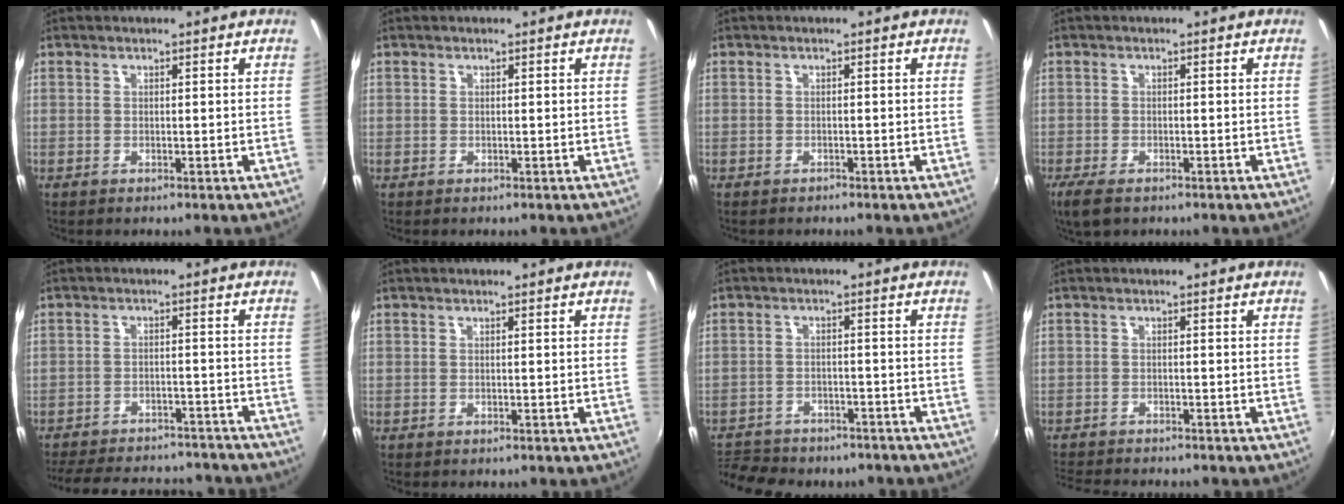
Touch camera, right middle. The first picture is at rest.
{"total": 0.6, "force": [-0.1, 0.5, -0.1], "torque": [0.001, 0.000, -0.002]}
{"total": 0.6, "force": [-0.6, 0.1, 0.0], "torque": [-0.001, -0.001, -0.010]}
{"total": 4.1, "force": [-2.9, 1.6, 2.6], "torque": [-0.061, -0.017, -0.052]}
{"total": 23.2, "force": [-20.2, 7.7, 8.3], "torque": [-0.182, 0.014, -0.256]}
{"total": 0.6, "force": [-0.5, 0.3, 0.2], "torque": [-0.005, -0.002, -0.008]}
{"total": 13.7, "force": [-11.4, 6.0, 4.8], "torque": [-0.125, -0.006, -0.164]}
{"total": 7.4, "force": [-6.9, 1.3, 2.4], "torque": [-0.068, -0.019, -0.111]}